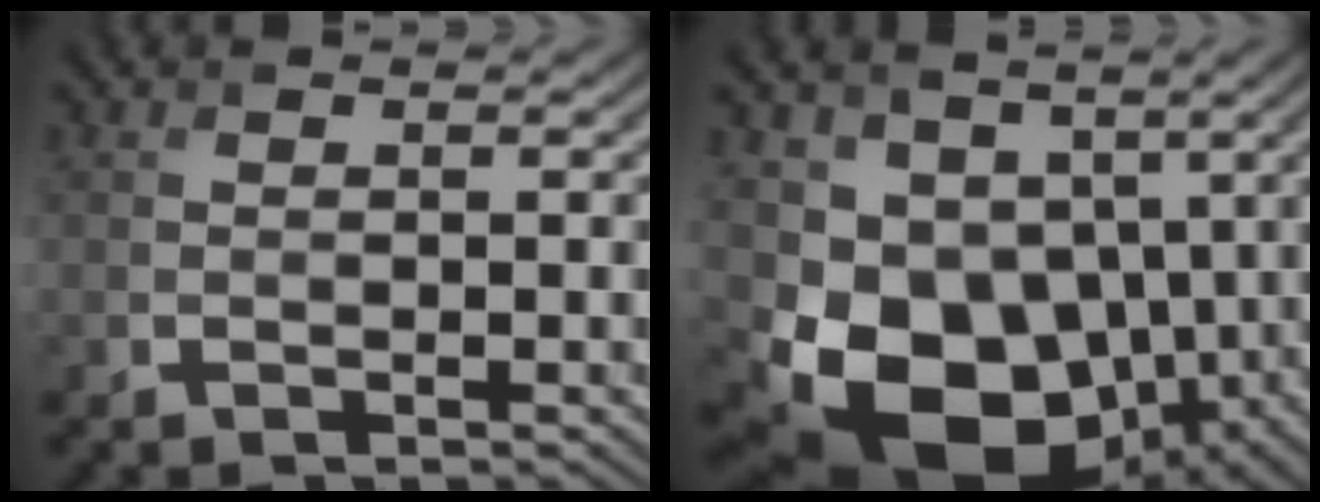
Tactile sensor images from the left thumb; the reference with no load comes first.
{"total": 15.0, "force": [-2.1, 11.2, 9.8], "torque": [-0.190, -0.040, -0.025]}